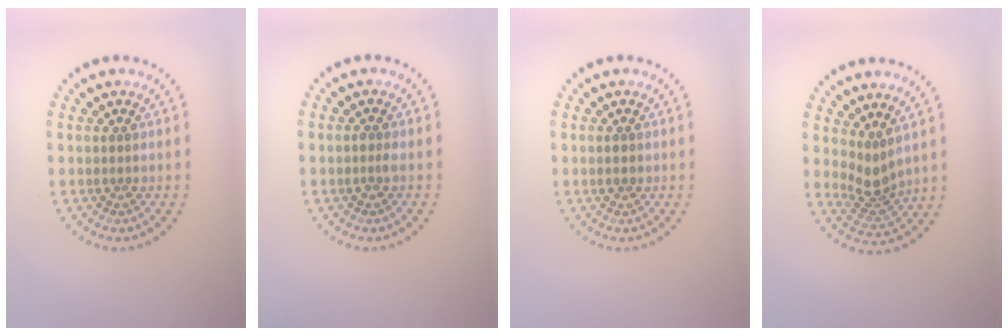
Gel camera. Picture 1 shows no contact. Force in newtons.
{"total": 0.5, "press": 0.5, "slide": 0.1}
{"total": 1.2, "press": 1.2, "slide": 0.0}
{"total": 2.7, "press": 2.0, "slide": 1.8}